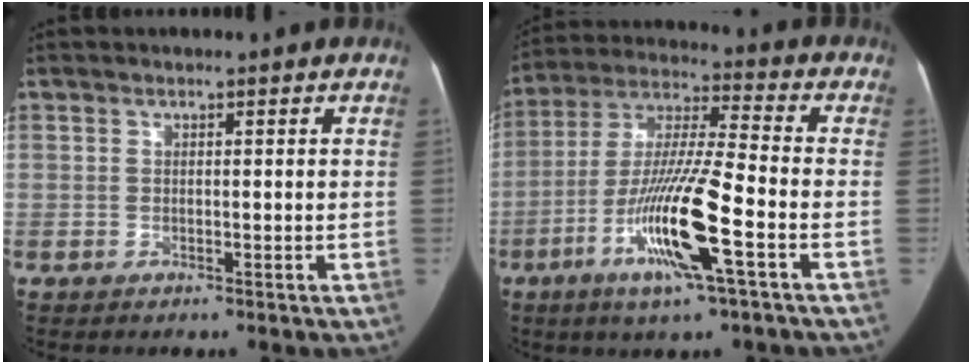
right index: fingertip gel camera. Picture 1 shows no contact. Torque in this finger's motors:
{"motor_torque": [1.27, -0.87, 0.47, 0.16]}